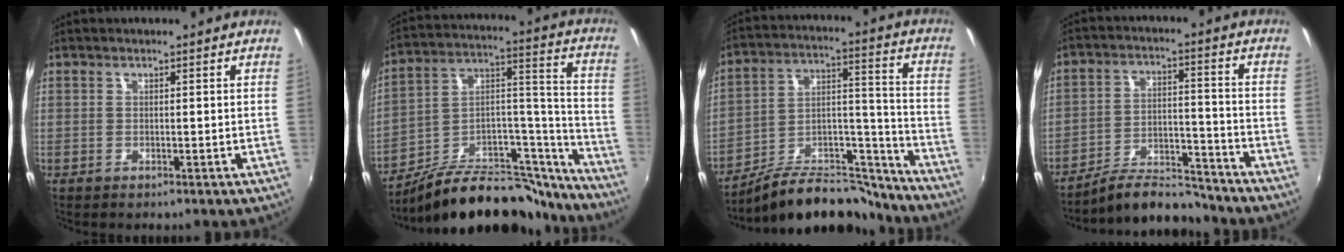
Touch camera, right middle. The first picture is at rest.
{"total": 25.6, "force": [-21.3, 8.9, 11.1], "torque": [-0.140, 0.062, -0.313]}
{"total": 18.4, "force": [-16.0, 5.9, 7.1], "torque": [-0.108, 0.041, -0.243]}
{"total": 10.6, "force": [-10.1, 1.8, 2.5], "torque": [-0.061, 0.010, -0.167]}